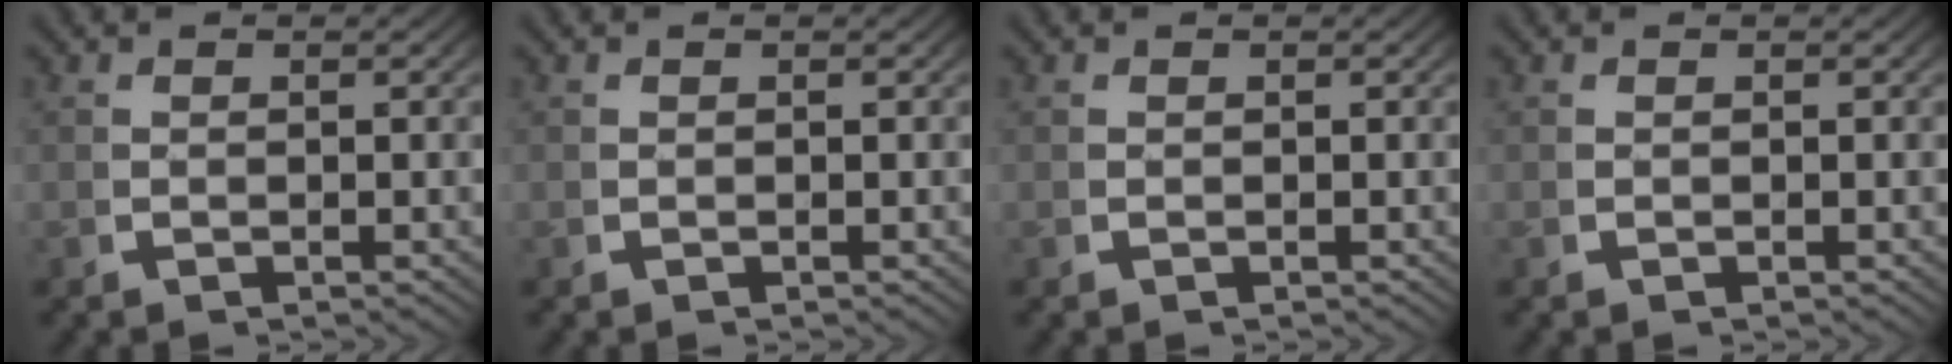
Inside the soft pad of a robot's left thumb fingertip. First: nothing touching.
{"total": 0.0}
{"total": 0.0}
{"total": 0.0}